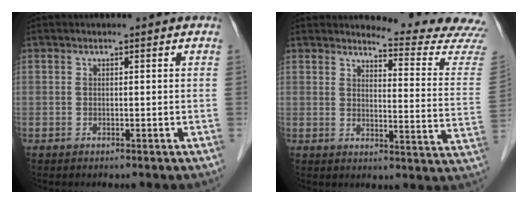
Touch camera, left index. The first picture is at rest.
{"total": 13.0, "force": [12.8, -1.9, 1.0], "torque": [-0.014, -0.123, 0.135]}